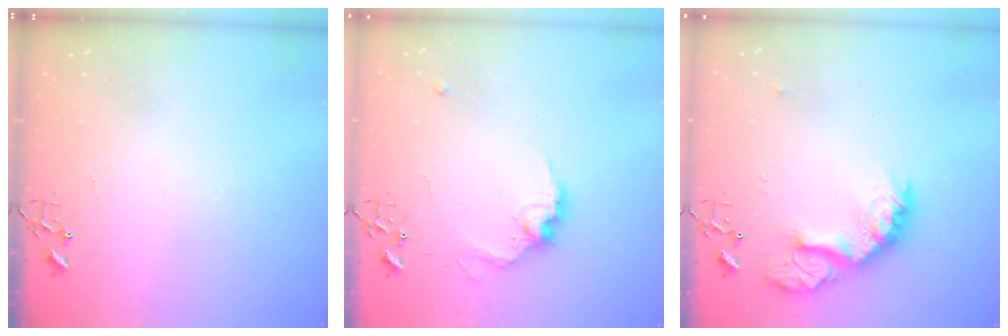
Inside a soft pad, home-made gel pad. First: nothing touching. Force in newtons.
{"total": 11.1, "press": 11.1, "slide": 0.5}
{"total": 15.5, "press": 15.4, "slide": 1.2}